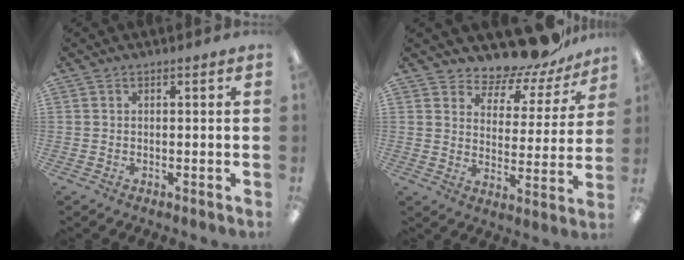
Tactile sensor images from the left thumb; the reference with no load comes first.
{"total": 11.5, "force": [10.8, 3.3, 2.4], "torque": [-0.043, -0.100, 0.188]}